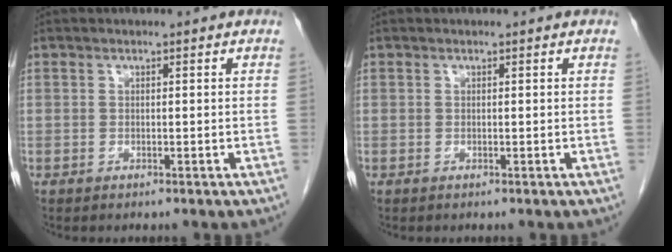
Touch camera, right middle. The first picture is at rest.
{"total": 0.0}